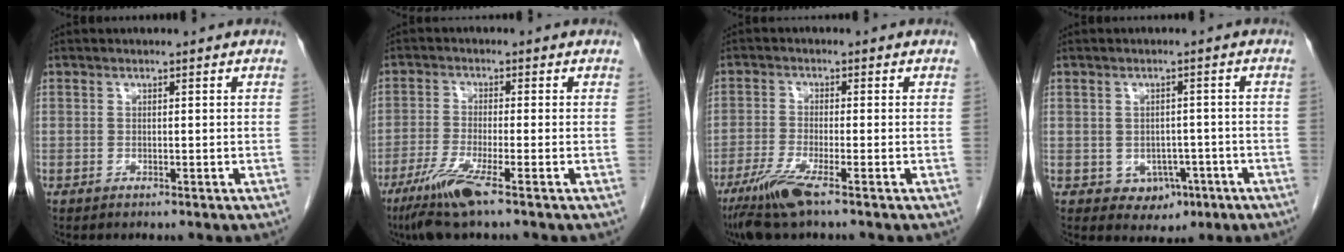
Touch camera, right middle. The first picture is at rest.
{"total": 6.9, "force": [-4.2, -0.3, 5.5], "torque": [-0.113, -0.023, -0.083]}
{"total": 6.1, "force": [-3.9, 0.0, 4.7], "torque": [-0.100, -0.019, -0.079]}
{"total": 4.4, "force": [-1.7, 3.5, 2.0], "torque": [-0.019, 0.005, -0.010]}